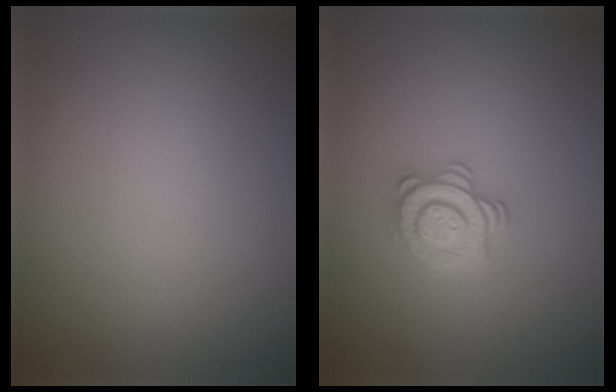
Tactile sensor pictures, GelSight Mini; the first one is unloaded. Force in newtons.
{"total": 2.9, "press": 2.5, "slide": 1.3}